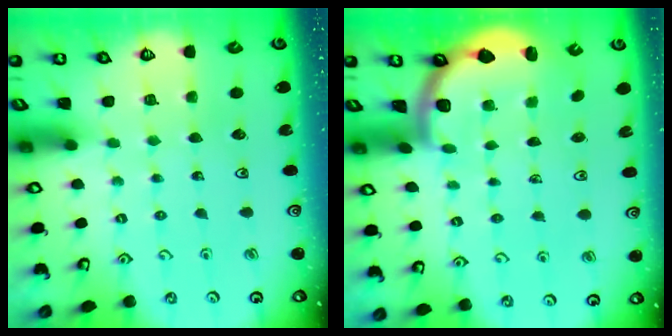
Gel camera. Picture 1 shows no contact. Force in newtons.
{"total": 1.8, "press": 1.8, "slide": 0.1}